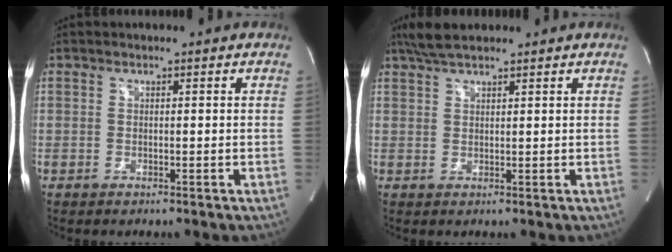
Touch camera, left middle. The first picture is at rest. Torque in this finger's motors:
{"motor_torque": [0.44, -0.11, -0.05, 0.04]}